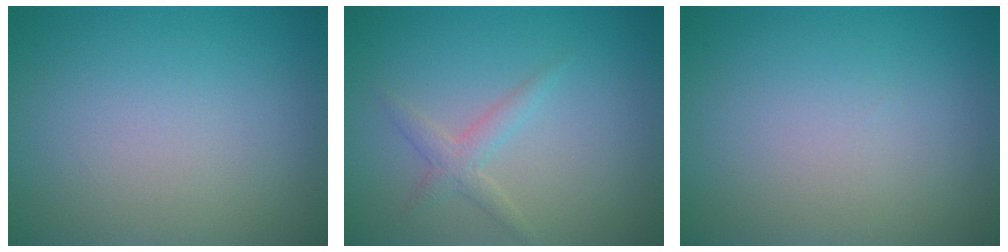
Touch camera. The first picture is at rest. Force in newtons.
{"total": 1.7, "press": 1.7, "slide": 0.1}
{"total": 0.0}